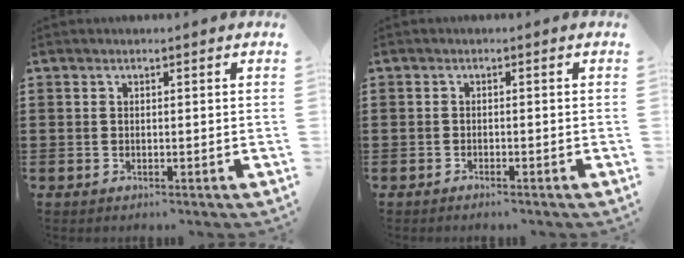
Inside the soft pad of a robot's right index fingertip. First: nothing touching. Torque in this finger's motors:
{"motor_torque": [0.08, 0.06, 0.07, 0.02]}